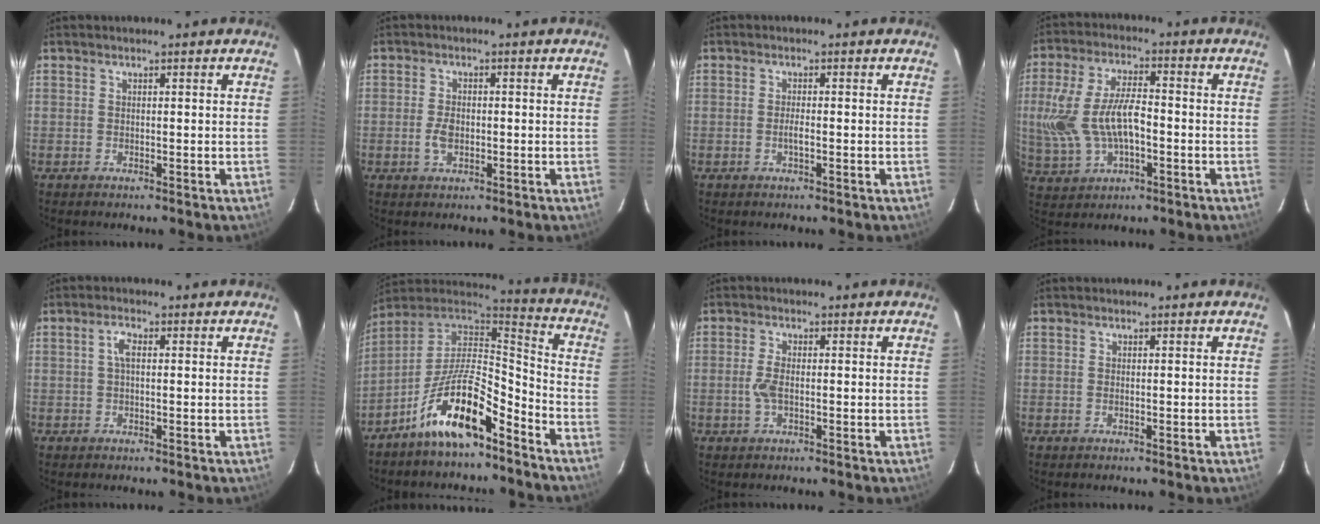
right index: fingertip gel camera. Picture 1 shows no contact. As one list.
[{"total": 3.4, "force": [-0.8, 2.0, 2.6], "torque": [-0.056, 0.000, -0.013]}, {"total": 1.5, "force": [-0.5, 0.1, 1.4], "torque": [-0.026, -0.002, -0.011]}, {"total": 13.6, "force": [-1.6, 6.8, 11.7], "torque": [-0.249, 0.004, -0.018]}, {"total": 2.2, "force": [0.2, 0.9, 2.0], "torque": [-0.042, 0.008, 0.004]}, {"total": 14.9, "force": [-8.9, 4.8, 11.0], "torque": [-0.210, 0.016, -0.164]}, {"total": 3.2, "force": [-0.6, 1.4, 2.8], "torque": [-0.064, 0.000, -0.011]}, {"total": 0.5, "force": [-0.1, 0.2, 0.5], "torque": [-0.011, 0.000, -0.003]}]